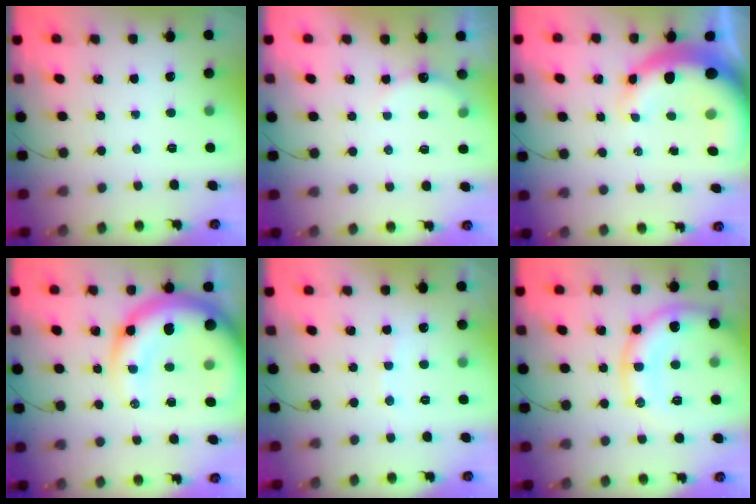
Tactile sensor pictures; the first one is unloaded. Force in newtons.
{"total": 5.1, "press": 5.0, "slide": 1.1}
{"total": 13.5, "press": 13.2, "slide": 2.8}
{"total": 20.5, "press": 20.0, "slide": 4.7}
{"total": 5.9, "press": 5.8, "slide": 1.0}
{"total": 17.4, "press": 17.3, "slide": 1.5}